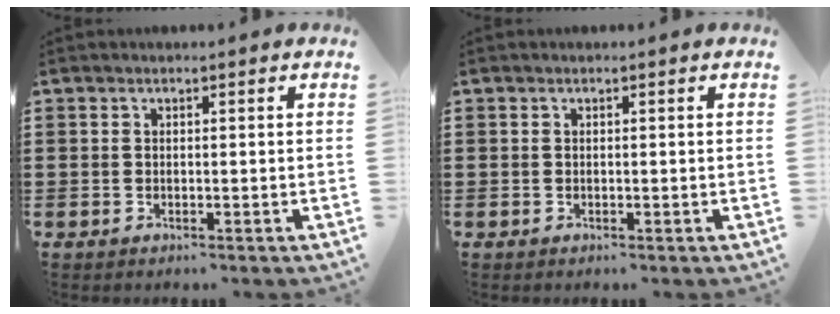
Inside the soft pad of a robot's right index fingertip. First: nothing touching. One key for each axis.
{"total": 0.0}